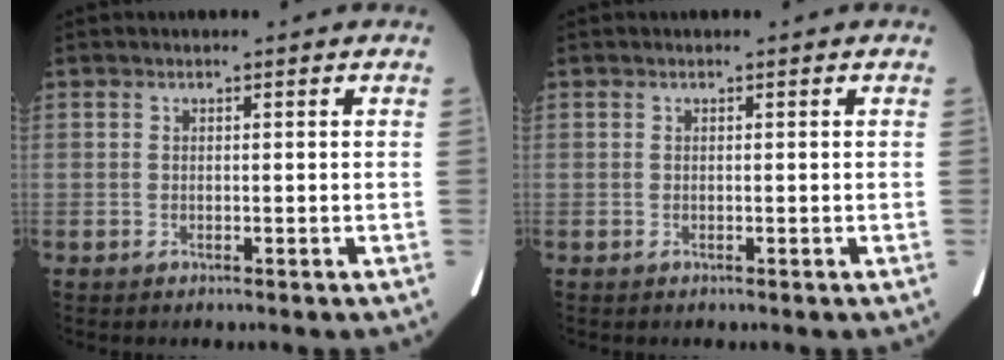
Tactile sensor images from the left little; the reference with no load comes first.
{"total": 0.0}